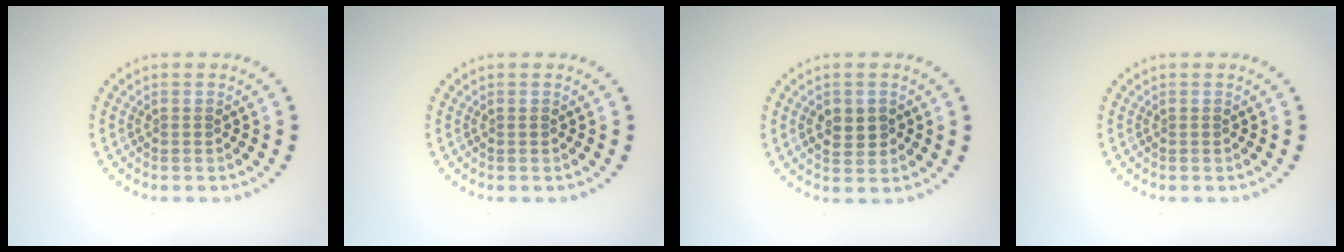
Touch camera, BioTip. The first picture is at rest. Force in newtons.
{"total": 0.0}
{"total": 2.4, "press": 2.3, "slide": 0.3}
{"total": 0.0}